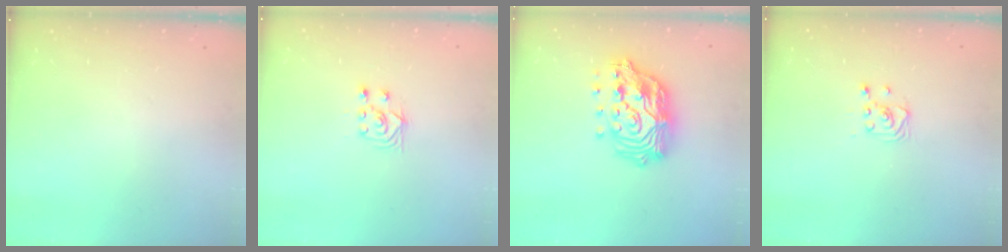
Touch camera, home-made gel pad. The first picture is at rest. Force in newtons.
{"total": 3.8, "press": 3.7, "slide": 0.9}
{"total": 20.2, "press": 20.1, "slide": 2.1}
{"total": 2.9, "press": 2.9, "slide": 0.4}